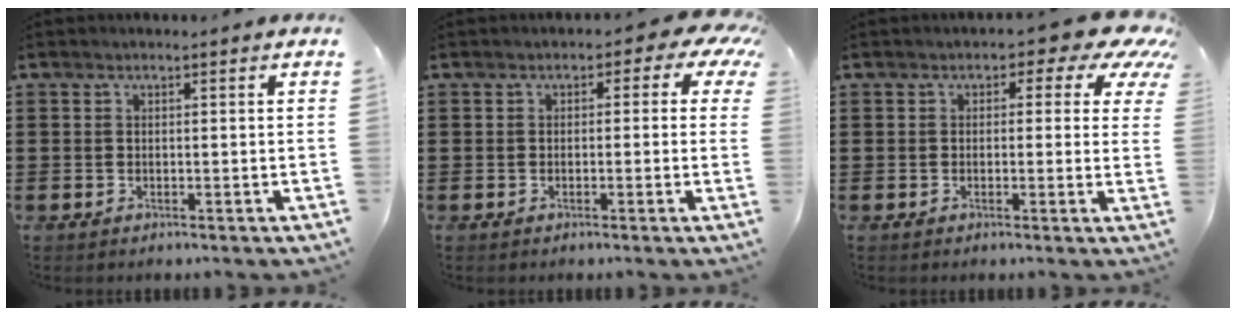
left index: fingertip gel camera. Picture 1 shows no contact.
{"total": 2.4, "force": [0.2, 1.5, 1.9], "torque": [-0.036, 0.006, -0.004]}
{"total": 4.3, "force": [2.3, 2.0, 3.1], "torque": [-0.050, -0.011, 0.030]}